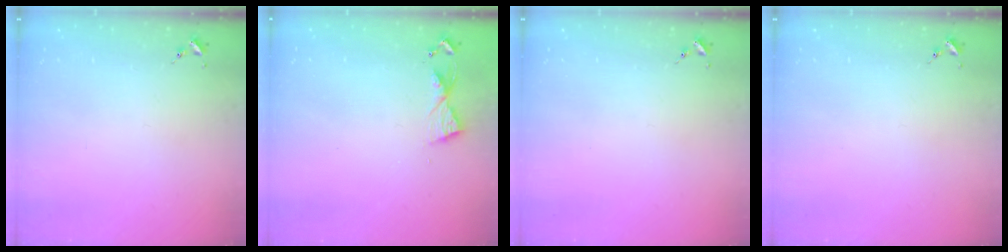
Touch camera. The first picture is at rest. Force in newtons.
{"total": 5.5, "press": 5.4, "slide": 0.6}
{"total": 0.0}
{"total": 0.0}